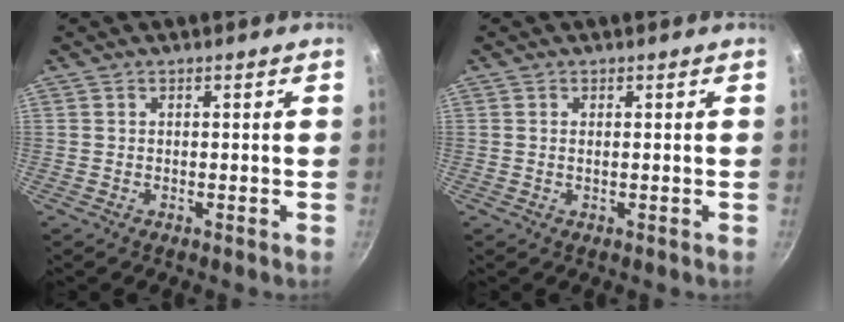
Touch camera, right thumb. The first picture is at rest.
{"total": 0.6, "force": [0.1, 0.2, 0.5], "torque": [-0.012, -0.001, 0.001]}